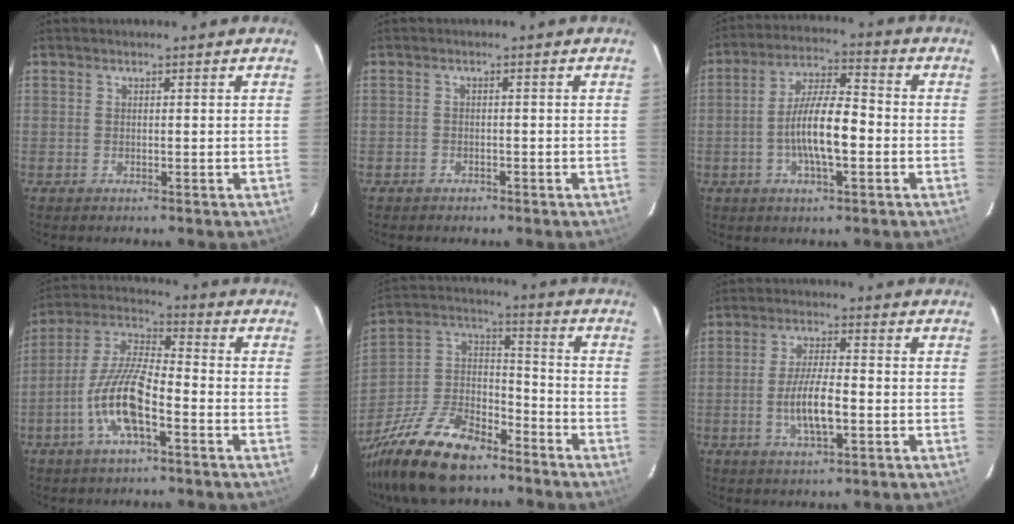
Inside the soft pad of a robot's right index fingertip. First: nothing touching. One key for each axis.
{"total": 1.8, "fx": -1.2, "fy": 1.3, "fz": 0.1, "tx": -0.007, "ty": 0.005, "tz": -0.019}
{"total": 10.8, "fx": -2.4, "fy": 2.9, "fz": 10.1, "tx": -0.195, "ty": 0.007, "tz": -0.046}
{"total": 12.5, "fx": -5.2, "fy": 3.4, "fz": 10.9, "tx": -0.231, "ty": 0.000, "tz": -0.103}
{"total": 21.9, "fx": -15.2, "fy": 10.3, "fz": 11.9, "tx": -0.265, "ty": 0.010, "tz": -0.266}
{"total": 8.1, "fx": -2.0, "fy": 2.1, "fz": 7.5, "tx": -0.148, "ty": -0.002, "tz": -0.037}